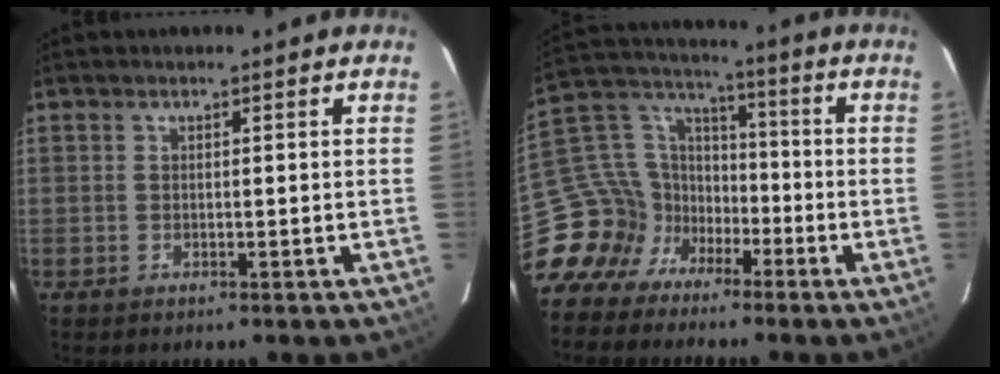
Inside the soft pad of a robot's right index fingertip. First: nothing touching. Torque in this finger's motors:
{"motor_torque": [-0.18, -0.20, -0.88, -0.21]}